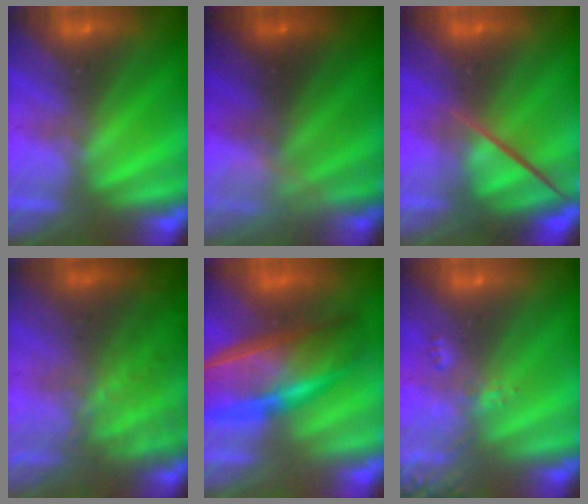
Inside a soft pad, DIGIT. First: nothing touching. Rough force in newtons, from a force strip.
{"total": 2.4}
{"total": 3.3}
{"total": 7.3}
{"total": 10.3}
{"total": 2.4}